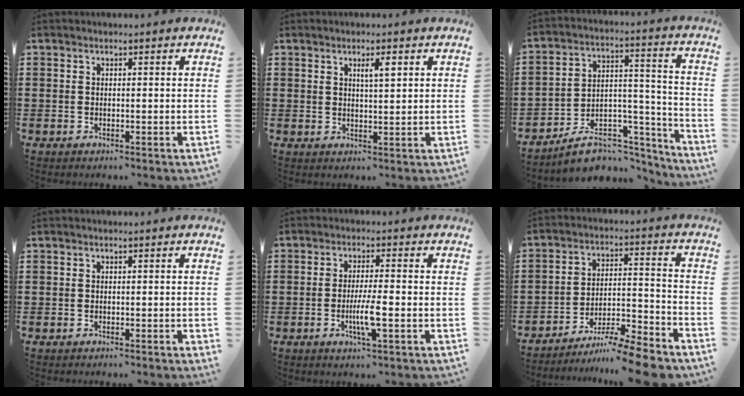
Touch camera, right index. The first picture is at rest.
{"total": 2.6, "force": [1.3, 0.5, 2.2], "torque": [-0.037, 0.001, 0.018]}
{"total": 9.7, "force": [-7.8, 4.6, 3.4], "torque": [-0.048, 0.034, -0.136]}
{"total": 0.7, "force": [-0.5, 0.0, 0.5], "torque": [-0.007, -0.004, -0.009]}
{"total": 5.0, "force": [-1.5, 0.3, 4.8], "torque": [-0.094, -0.013, -0.030]}
{"total": 8.9, "force": [-8.0, 0.5, 3.8], "torque": [-0.049, 0.021, -0.153]}